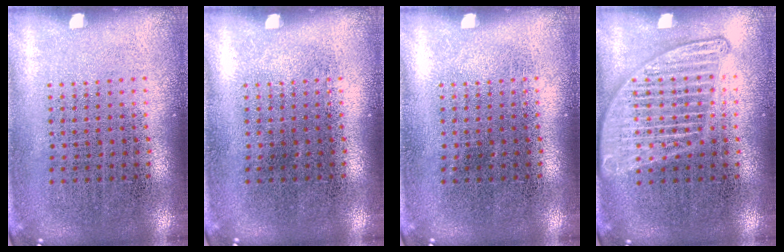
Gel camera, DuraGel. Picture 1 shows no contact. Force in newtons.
{"total": 0.0}
{"total": 0.0}
{"total": 1.7, "press": 1.7, "slide": 0.2}